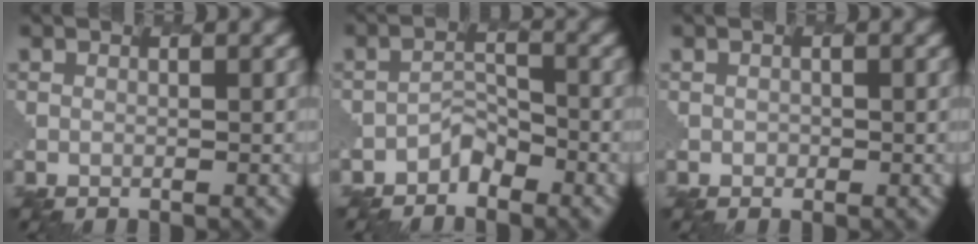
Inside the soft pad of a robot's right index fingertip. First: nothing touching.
{"total": 1.7, "force": [-1.6, 0.5, -0.3], "torque": [-0.001, 0.011, -0.036]}
{"total": 0.6, "force": [-0.1, 0.5, -0.3], "torque": [-0.006, -0.003, -0.001]}